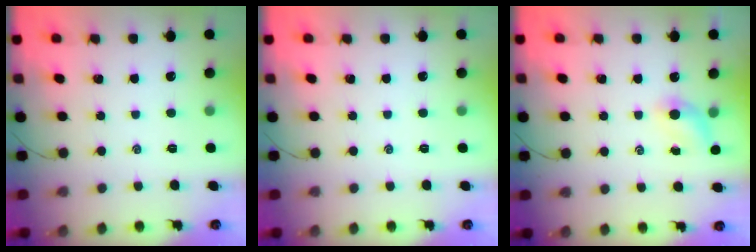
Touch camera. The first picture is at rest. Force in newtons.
{"total": 0.0}
{"total": 4.7, "press": 4.5, "slide": 1.2}